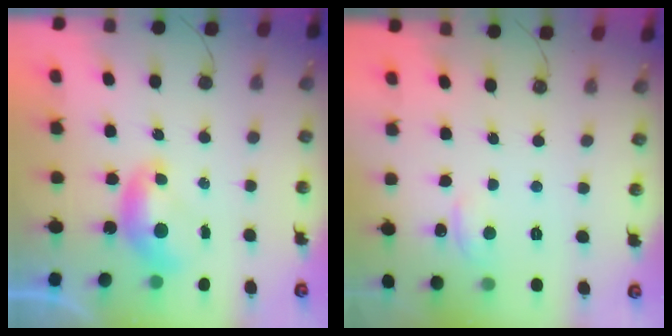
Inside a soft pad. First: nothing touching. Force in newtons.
{"total": 0.5, "press": 0.3, "slide": 0.4}